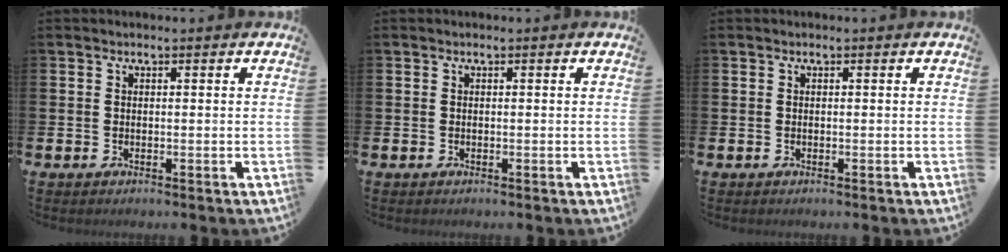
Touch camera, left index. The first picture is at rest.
{"total": 0.0}
{"total": 0.0}